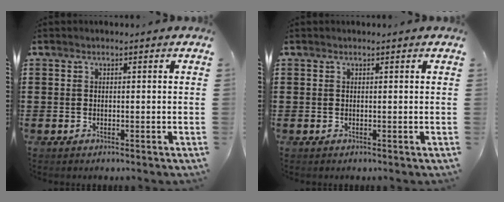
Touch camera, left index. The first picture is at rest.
{"total": 0.0}